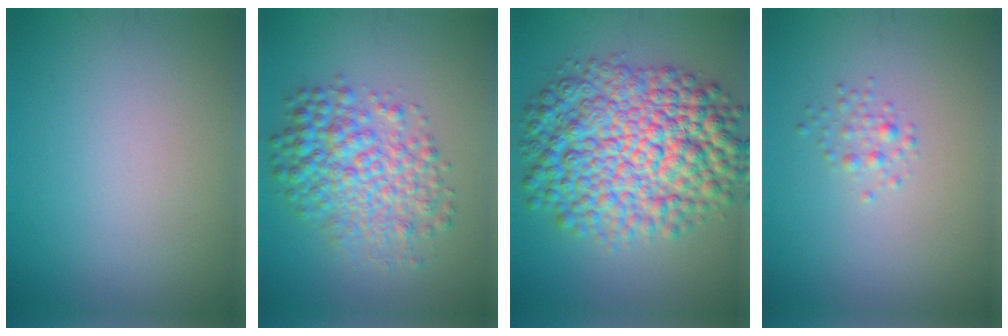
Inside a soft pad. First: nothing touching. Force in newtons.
{"total": 6.2, "press": 6.2, "slide": 0.0}
{"total": 12.3, "press": 12.3, "slide": 0.2}
{"total": 1.2, "press": 1.2, "slide": 0.0}